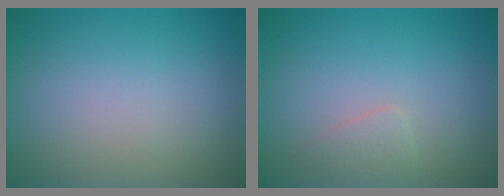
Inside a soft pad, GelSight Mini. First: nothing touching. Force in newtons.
{"total": 1.0, "press": 1.0, "slide": 0.0}